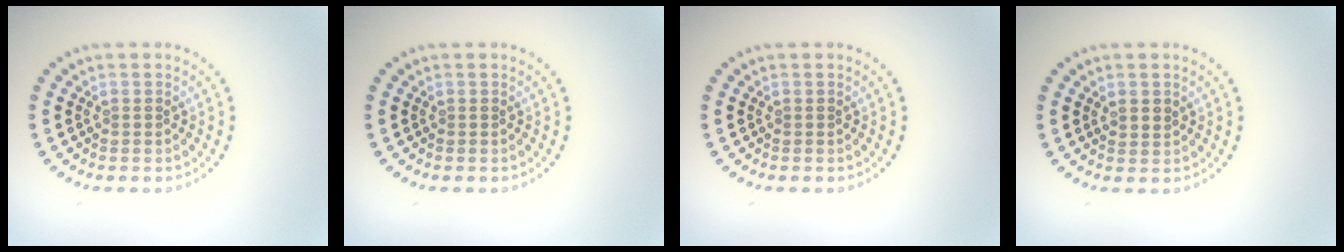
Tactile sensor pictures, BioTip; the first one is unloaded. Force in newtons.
{"total": 0.0}
{"total": 0.0}
{"total": 1.1, "press": 1.0, "slide": 0.6}